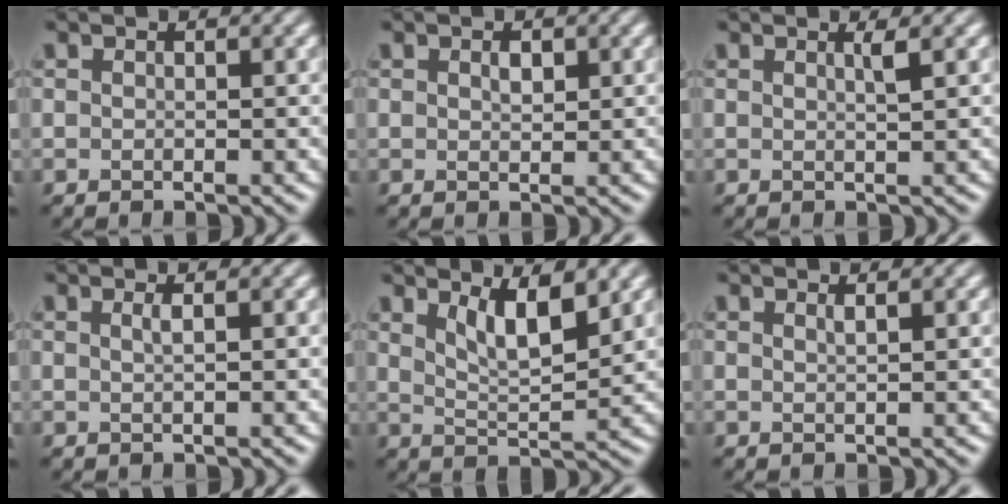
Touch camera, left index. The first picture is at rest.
{"total": 1.1, "force": [0.5, 0.6, 0.8], "torque": [-0.014, 0.000, 0.009]}
{"total": 1.1, "force": [0.5, 0.2, 1.0], "torque": [-0.011, -0.001, 0.006]}
{"total": 1.0, "force": [0.4, 0.3, 0.8], "torque": [-0.009, 0.003, 0.004]}
{"total": 4.2, "force": [2.5, 1.1, 3.1], "torque": [-0.059, -0.008, 0.047]}
{"total": 0.8, "force": [0.5, 0.3, 0.5], "torque": [-0.001, 0.001, 0.008]}